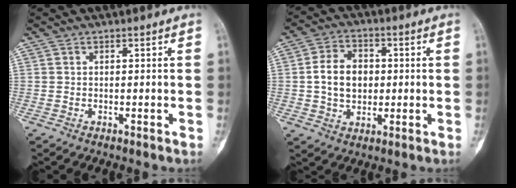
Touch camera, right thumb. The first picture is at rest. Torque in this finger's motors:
{"motor_torque": [0.23, 0.44, 0.67, -0.29, 0.15]}